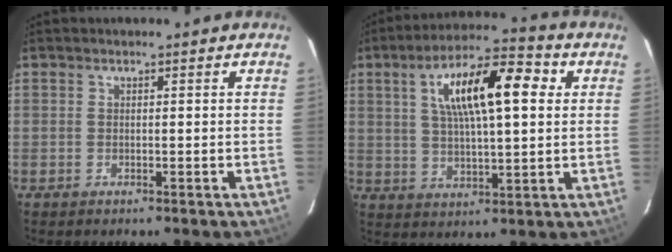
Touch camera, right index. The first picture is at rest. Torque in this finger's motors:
{"motor_torque": [0.56, 0.16, 0.69, 0.21]}